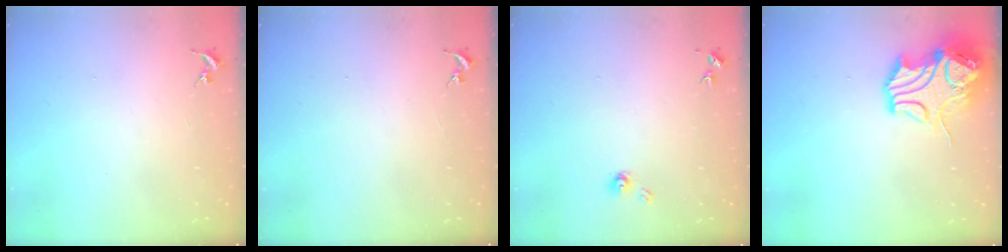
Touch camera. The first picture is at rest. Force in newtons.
{"total": 0.0}
{"total": 4.9, "press": 4.9, "slide": 0.5}
{"total": 14.6, "press": 14.5, "slide": 2.1}